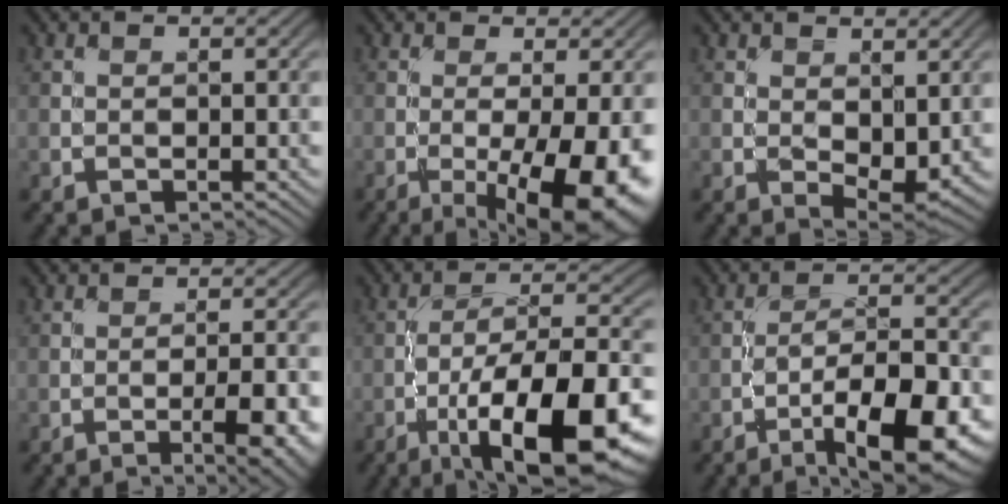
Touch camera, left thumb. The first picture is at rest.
{"total": 12.0, "force": [-4.5, 3.2, 10.7], "torque": [-0.155, -0.015, -0.058]}
{"total": 3.8, "force": [0.3, 2.2, 3.2], "torque": [-0.057, -0.010, 0.010]}
{"total": 7.3, "force": [-3.4, 1.9, 6.2], "torque": [-0.090, 0.006, -0.037]}
{"total": 17.9, "force": [-8.1, 6.0, 14.8], "torque": [-0.226, 0.002, -0.138]}
{"total": 13.2, "force": [-7.1, 4.0, 10.4], "torque": [-0.165, -0.001, -0.112]}